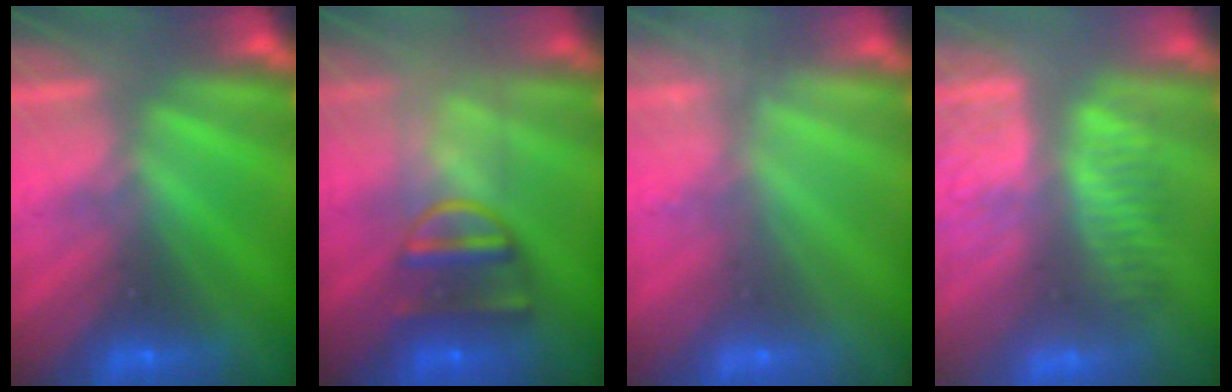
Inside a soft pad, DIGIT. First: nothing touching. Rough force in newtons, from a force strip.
{"total": 7.3}
{"total": 2.4}
{"total": 3.5}